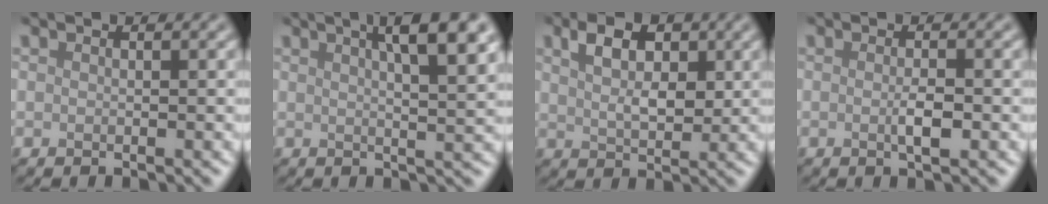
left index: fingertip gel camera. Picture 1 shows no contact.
{"total": 7.6, "force": [3.1, 2.3, 6.5], "torque": [-0.047, 0.029, 0.022]}
{"total": 4.3, "force": [1.7, 2.4, 3.1], "torque": [-0.053, 0.004, 0.029]}
{"total": 1.6, "force": [-0.2, 0.3, 1.5], "torque": [-0.028, -0.003, -0.005]}